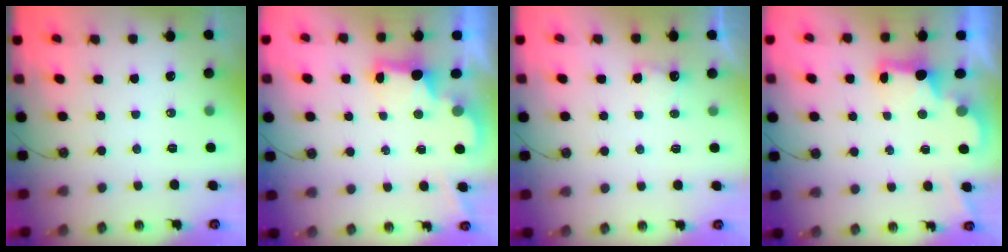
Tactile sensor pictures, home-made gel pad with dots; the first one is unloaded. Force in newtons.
{"total": 2.4, "press": 2.3, "slide": 0.7}
{"total": 4.4, "press": 4.3, "slide": 1.1}
{"total": 2.4, "press": 2.3, "slide": 0.7}